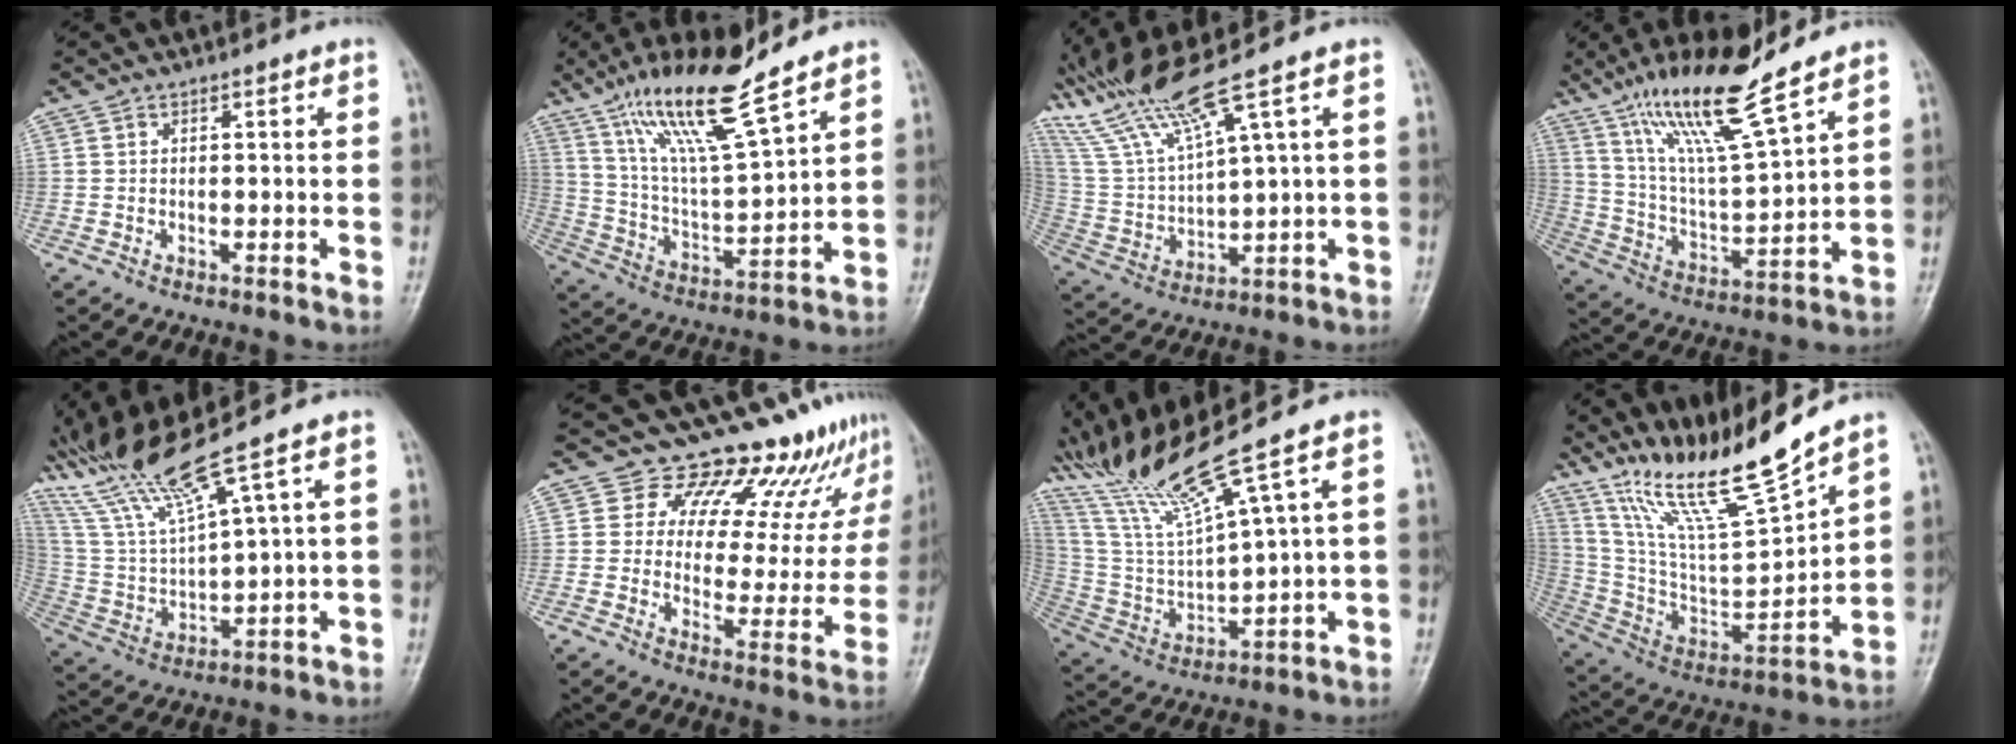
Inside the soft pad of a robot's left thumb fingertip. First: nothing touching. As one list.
[{"total": 16.6, "force": [11.7, 2.3, 11.6], "torque": [-0.202, -0.058, 0.224]}, {"total": 14.4, "force": [10.5, 0.0, 9.9], "torque": [-0.205, -0.033, 0.216]}, {"total": 16.6, "force": [11.7, 1.9, 11.6], "torque": [-0.203, -0.059, 0.224]}, {"total": 14.0, "force": [10.8, -1.1, 8.9], "torque": [-0.181, -0.040, 0.222]}, {"total": 15.9, "force": [13.9, 6.4, 4.1], "torque": [0.008, -0.098, 0.160]}, {"total": 15.0, "force": [11.7, -1.6, 9.3], "torque": [-0.187, -0.045, 0.240]}, {"total": 18.3, "force": [15.3, 0.3, 10.0], "torque": [-0.165, -0.082, 0.300]}]